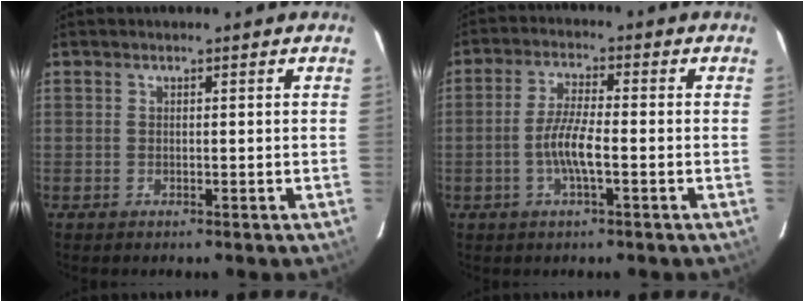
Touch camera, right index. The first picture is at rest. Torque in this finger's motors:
{"motor_torque": [0.85, -0.10, 0.56, 0.12]}